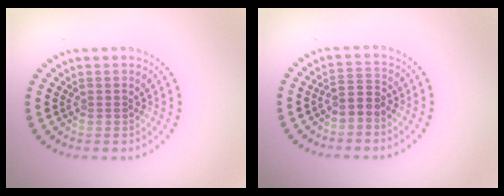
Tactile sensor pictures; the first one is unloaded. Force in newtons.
{"total": 2.0, "press": 1.4, "slide": 1.4}